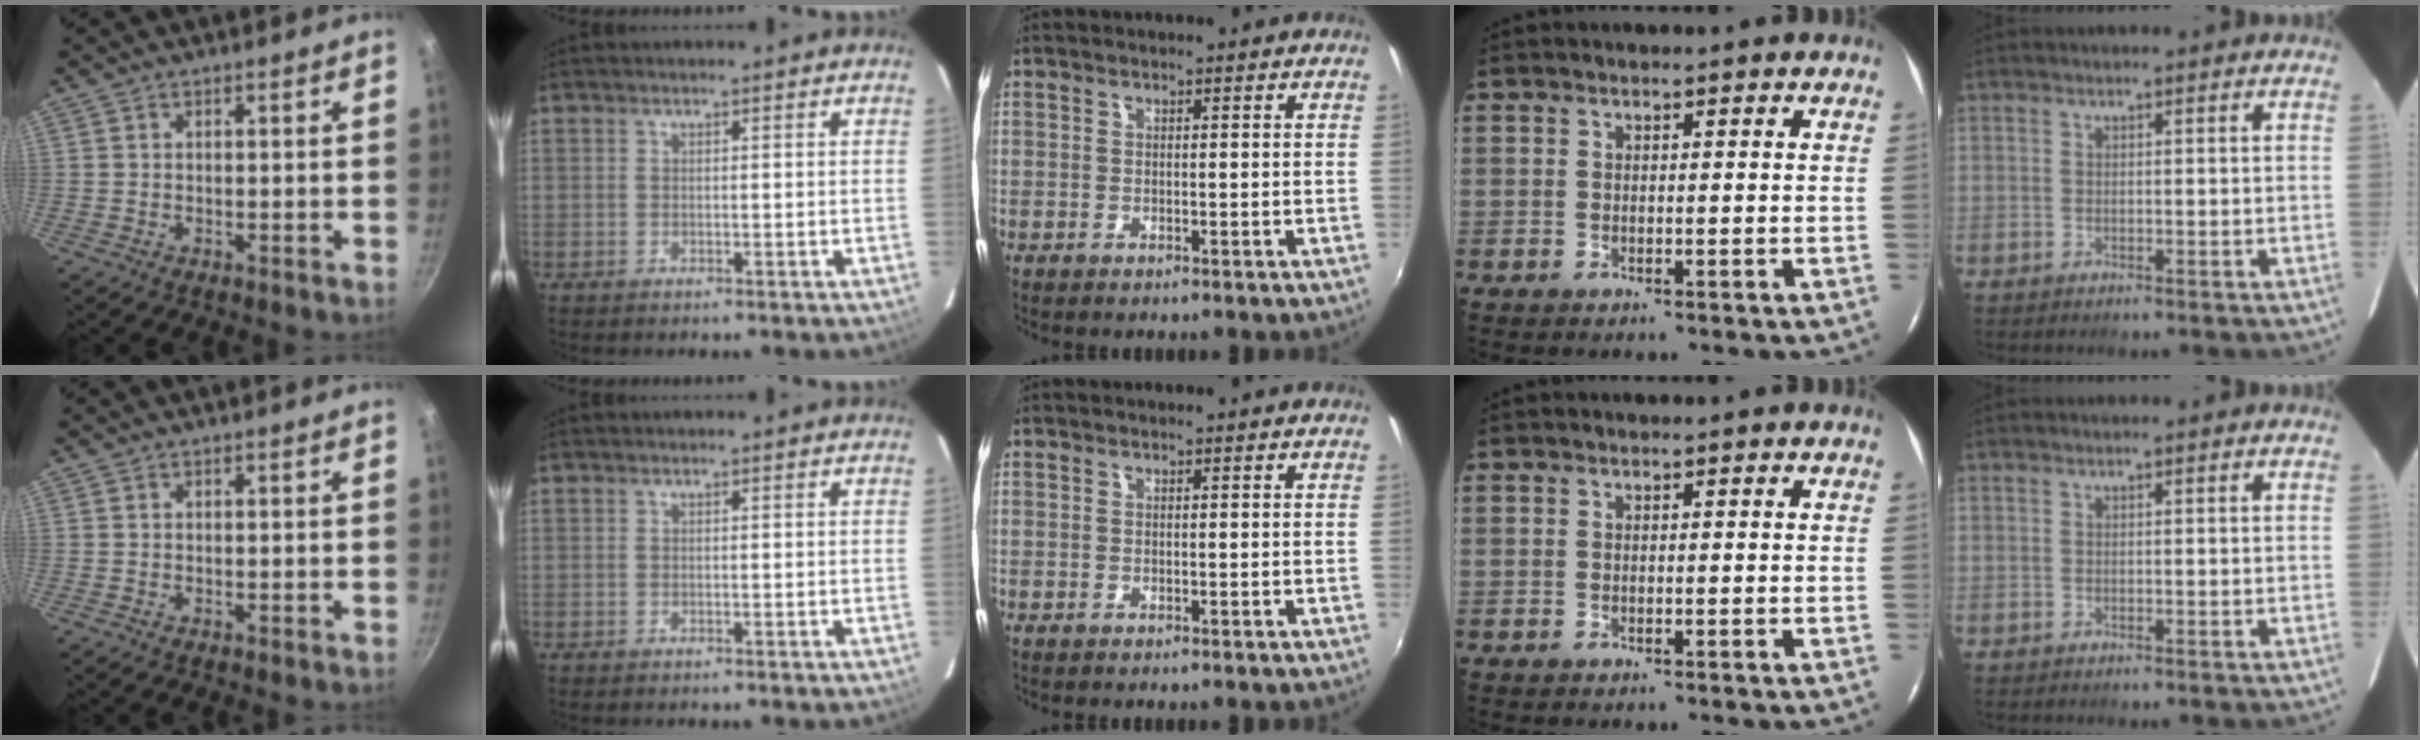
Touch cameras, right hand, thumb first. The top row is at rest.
{}